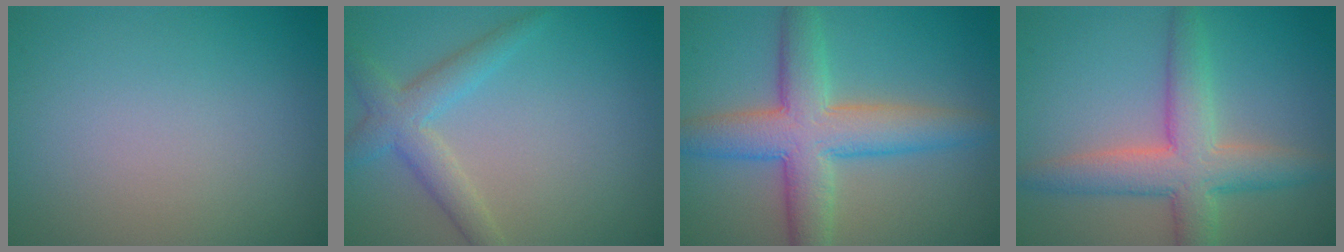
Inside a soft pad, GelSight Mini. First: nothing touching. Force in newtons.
{"total": 3.3, "press": 3.2, "slide": 0.3}
{"total": 7.3, "press": 7.3, "slide": 0.3}
{"total": 5.7, "press": 5.7, "slide": 0.1}